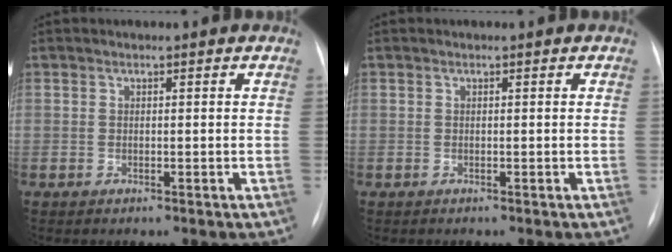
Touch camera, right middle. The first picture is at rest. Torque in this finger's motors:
{"motor_torque": [-0.21, -0.09, -0.01, -0.01]}